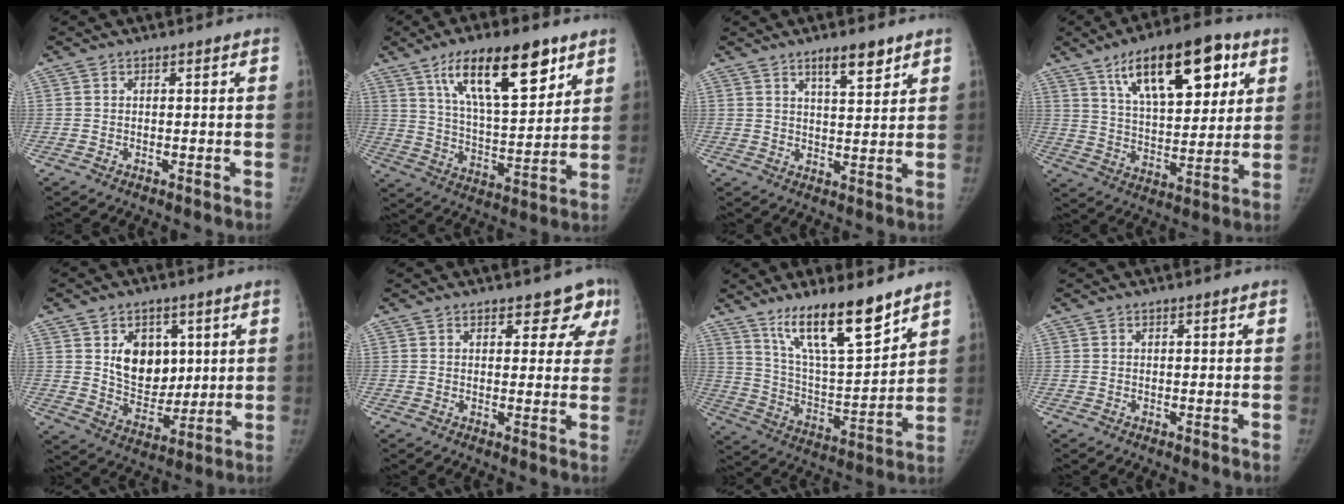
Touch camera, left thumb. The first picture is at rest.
{"total": 19.0, "force": [10.6, 6.9, 14.1], "torque": [-0.196, -0.044, 0.186]}
{"total": 6.2, "force": [4.2, 1.8, 4.2], "torque": [-0.053, -0.029, 0.067]}
{"total": 20.0, "force": [9.8, 8.8, 15.0], "torque": [-0.193, -0.029, 0.164]}
{"total": 11.6, "force": [3.4, 8.5, 7.1], "torque": [-0.066, -0.025, 0.071]}
{"total": 6.0, "force": [4.0, 3.5, 2.8], "torque": [0.012, -0.018, 0.039]}
{"total": 17.0, "force": [12.1, 3.9, 11.2], "torque": [-0.167, -0.075, 0.224]}
{"total": 0.0}